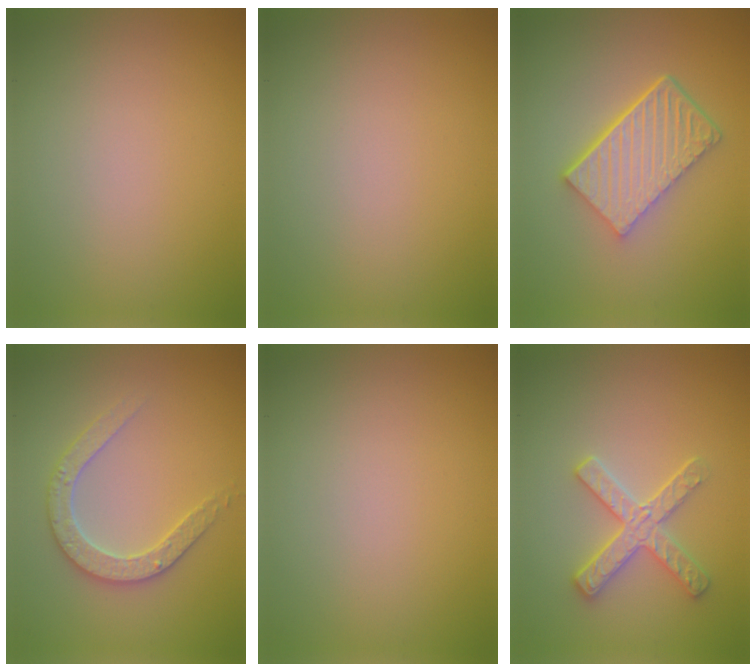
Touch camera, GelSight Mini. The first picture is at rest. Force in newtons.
{"total": 0.0}
{"total": 6.6, "press": 4.4, "slide": 4.9}
{"total": 2.9, "press": 2.9, "slide": 0.5}
{"total": 0.0}
{"total": 3.0, "press": 2.9, "slide": 0.7}